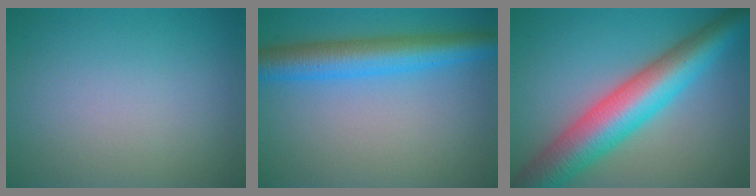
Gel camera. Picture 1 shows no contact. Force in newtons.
{"total": 6.2, "press": 6.2, "slide": 0.2}
{"total": 10.0, "press": 10.0, "slide": 0.3}